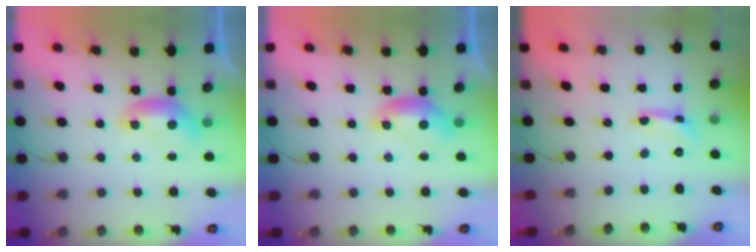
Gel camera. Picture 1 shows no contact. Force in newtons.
{"total": 0.0}
{"total": 2.0, "press": 2.0, "slide": 0.0}